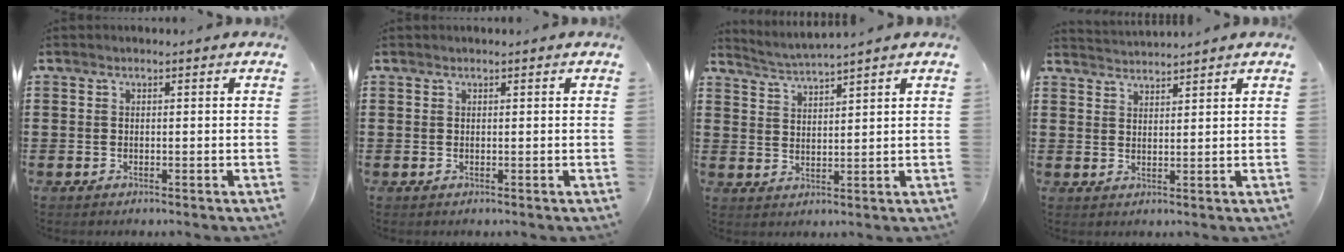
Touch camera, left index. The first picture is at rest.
{"total": 0.0}
{"total": 2.8, "force": [2.7, -0.8, 0.2], "torque": [-0.013, -0.016, 0.047]}
{"total": 2.4, "force": [2.2, -0.5, -0.5], "torque": [0.004, -0.008, 0.043]}